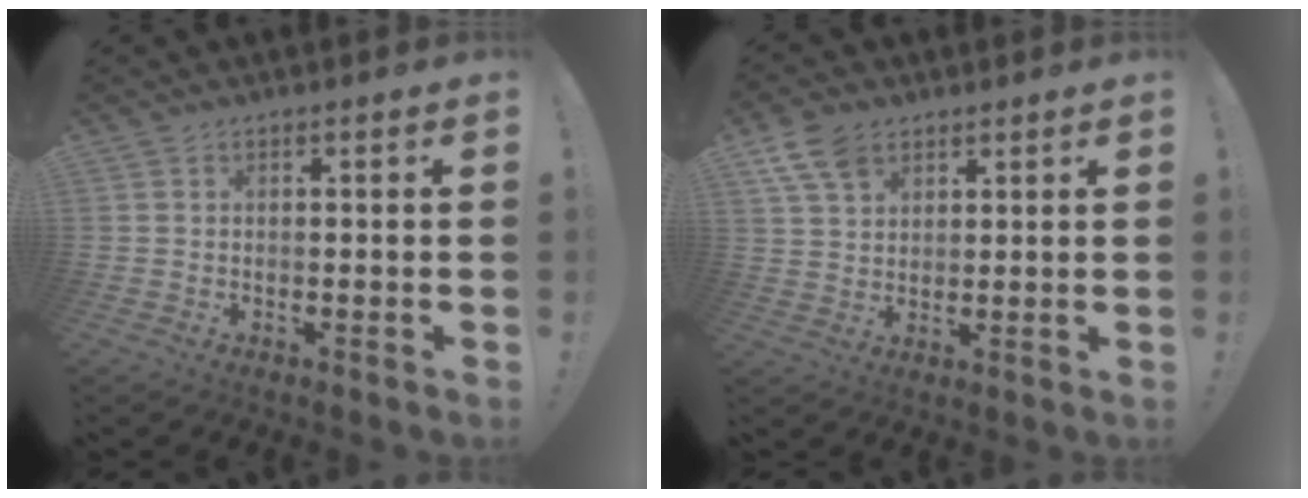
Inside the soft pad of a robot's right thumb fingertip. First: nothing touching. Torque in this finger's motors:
{"motor_torque": [0.14, 0.12, 0.60, 0.31, 0.01]}